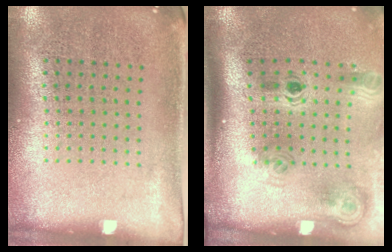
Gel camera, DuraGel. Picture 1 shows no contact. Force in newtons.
{"total": 2.1, "press": 1.4, "slide": 1.5}